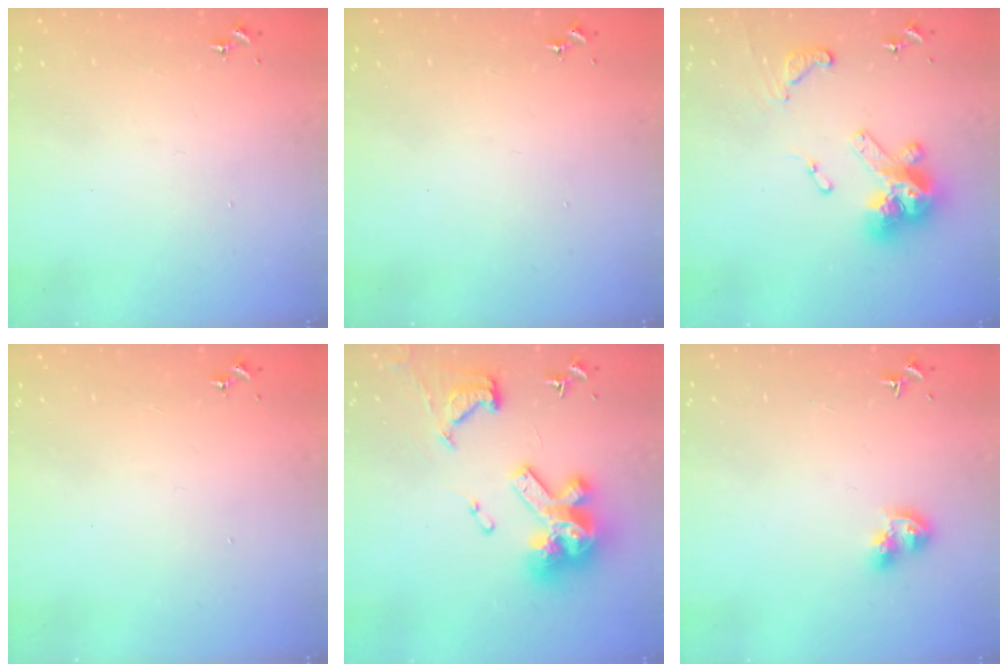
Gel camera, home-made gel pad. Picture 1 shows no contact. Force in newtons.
{"total": 0.0}
{"total": 17.3, "press": 17.2, "slide": 1.9}
{"total": 0.0}
{"total": 22.8, "press": 22.7, "slide": 2.7}
{"total": 7.9, "press": 7.9, "slide": 0.4}